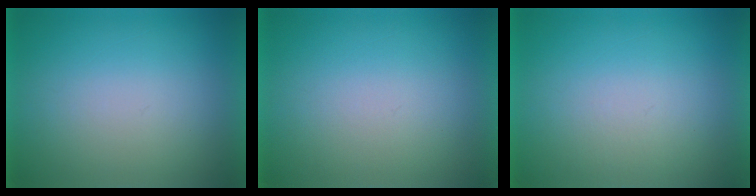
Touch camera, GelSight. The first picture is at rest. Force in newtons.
{"total": 1.1}
{"total": 1.3}